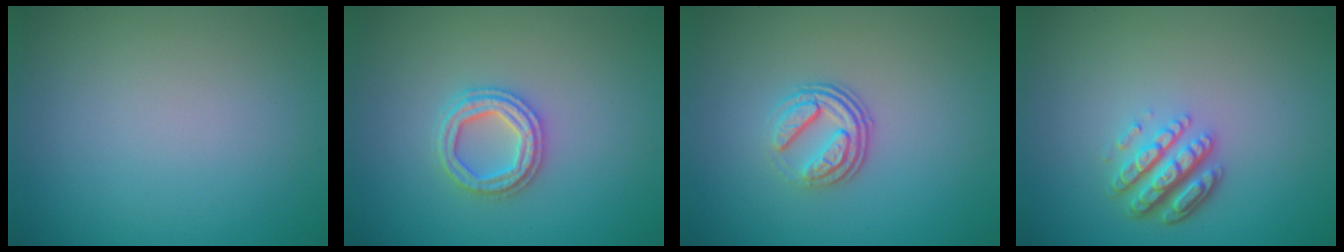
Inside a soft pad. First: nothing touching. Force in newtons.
{"total": 2.7, "press": 2.6, "slide": 0.7}
{"total": 3.6, "press": 2.5, "slide": 2.7}
{"total": 4.5, "press": 3.3, "slide": 3.1}